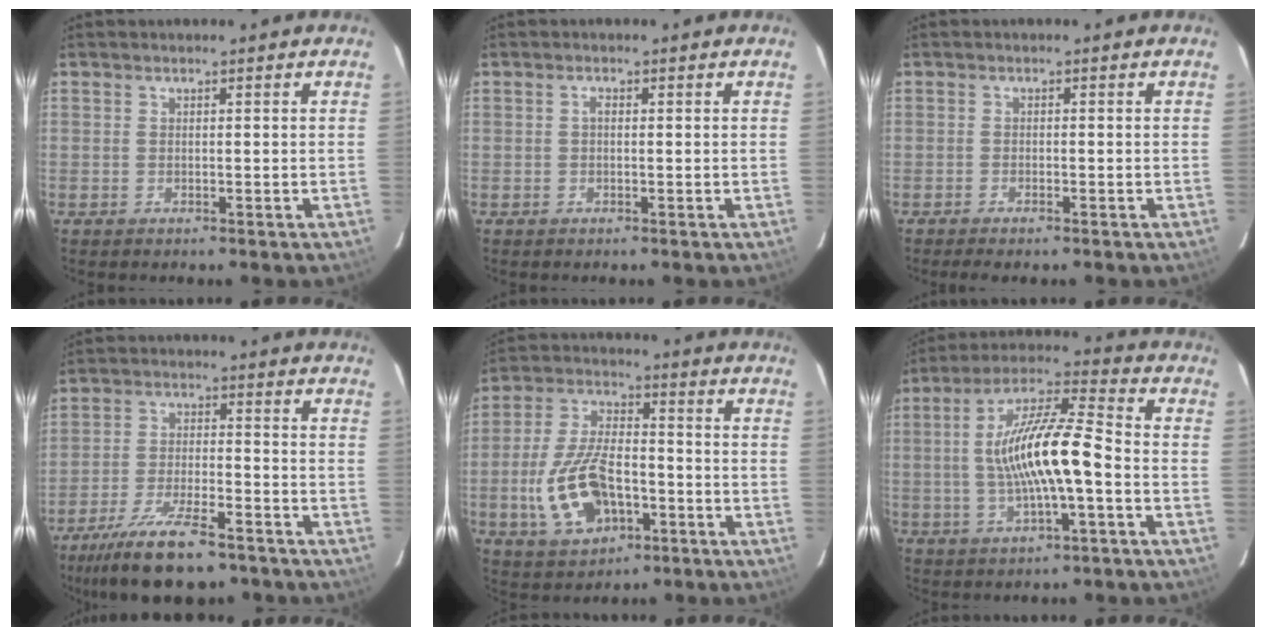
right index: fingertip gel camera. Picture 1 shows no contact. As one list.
[{"total": 0.8, "force": [0.0, 0.4, 0.6], "torque": [-0.011, 0.006, -0.002]}, {"total": 1.9, "force": [-1.6, 0.3, 1.0], "torque": [-0.029, -0.002, -0.032]}, {"total": 15.3, "force": [-11.5, 4.7, 9.0], "torque": [-0.194, -0.025, -0.196]}, {"total": 15.0, "force": [-4.9, 8.1, 11.6], "torque": [-0.251, 0.003, -0.077]}, {"total": 15.0, "force": [-2.0, 3.0, 14.5], "torque": [-0.270, 0.016, -0.036]}]